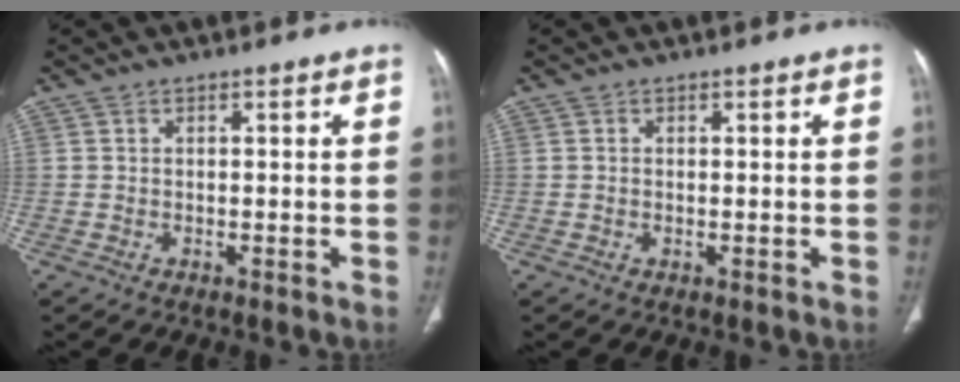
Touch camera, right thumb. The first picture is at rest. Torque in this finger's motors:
{"motor_torque": [-0.22, 0.11, -0.01, 0.42, -0.03]}